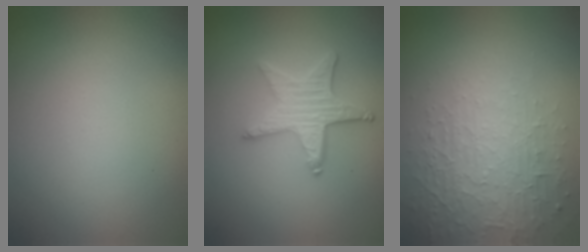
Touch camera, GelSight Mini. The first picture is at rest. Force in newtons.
{"total": 4.4, "press": 3.7, "slide": 2.4}
{"total": 5.2, "press": 3.2, "slide": 4.1}